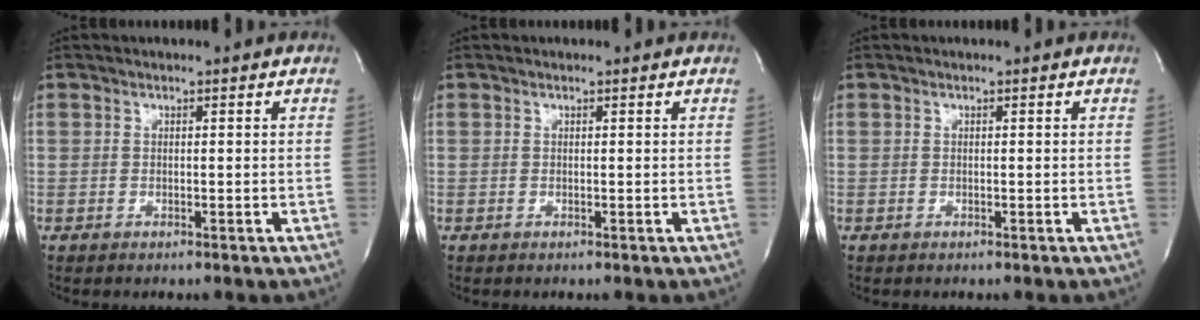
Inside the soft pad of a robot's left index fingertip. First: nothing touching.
{"total": 0.0}
{"total": 0.0}